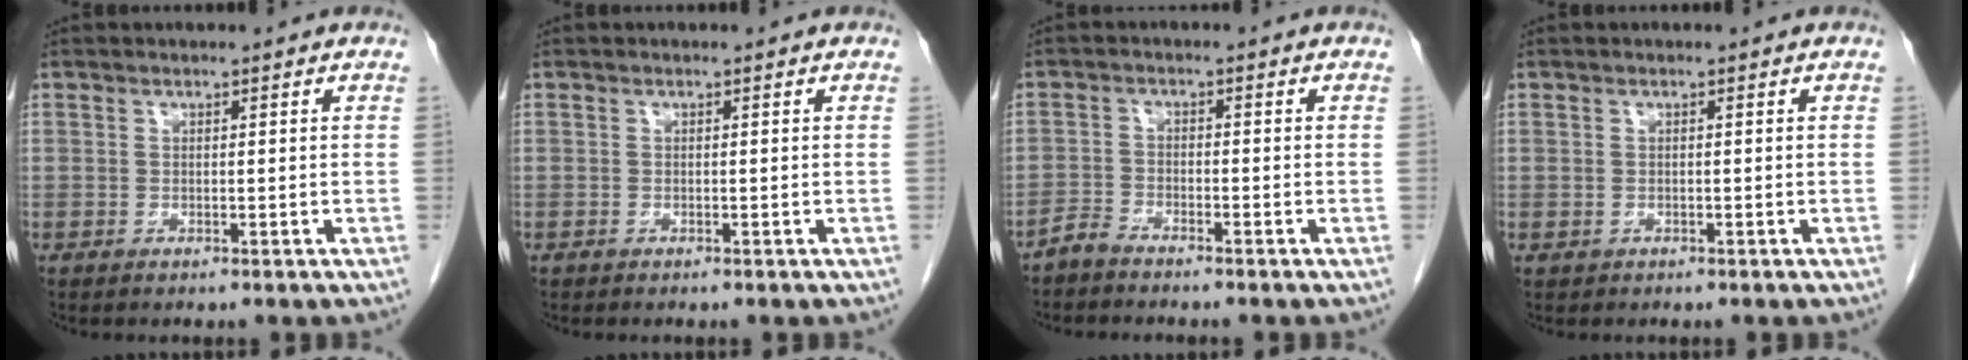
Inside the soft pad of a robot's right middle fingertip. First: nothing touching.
{"total": 0.0}
{"total": 2.2, "force": [-2.2, 0.3, 0.3], "torque": [-0.006, -0.003, -0.043]}
{"total": 0.5, "force": [-0.2, 0.5, 0.1], "torque": [-0.005, 0.003, -0.001]}